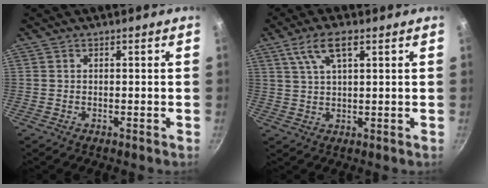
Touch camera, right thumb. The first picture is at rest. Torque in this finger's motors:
{"motor_torque": [-0.06, 0.20, 0.18, -0.03, 0.19]}